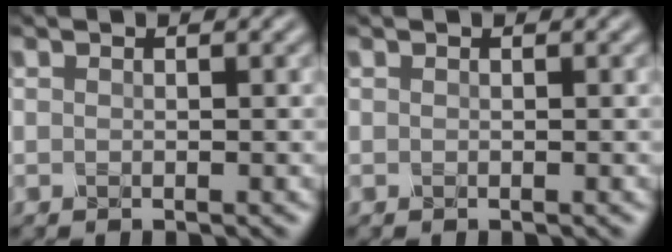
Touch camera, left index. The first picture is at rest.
{"total": 0.0}